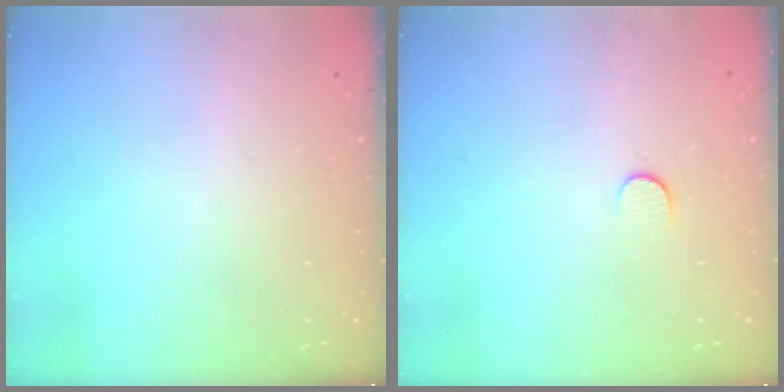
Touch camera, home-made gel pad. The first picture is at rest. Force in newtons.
{"total": 5.0, "press": 4.9, "slide": 0.6}